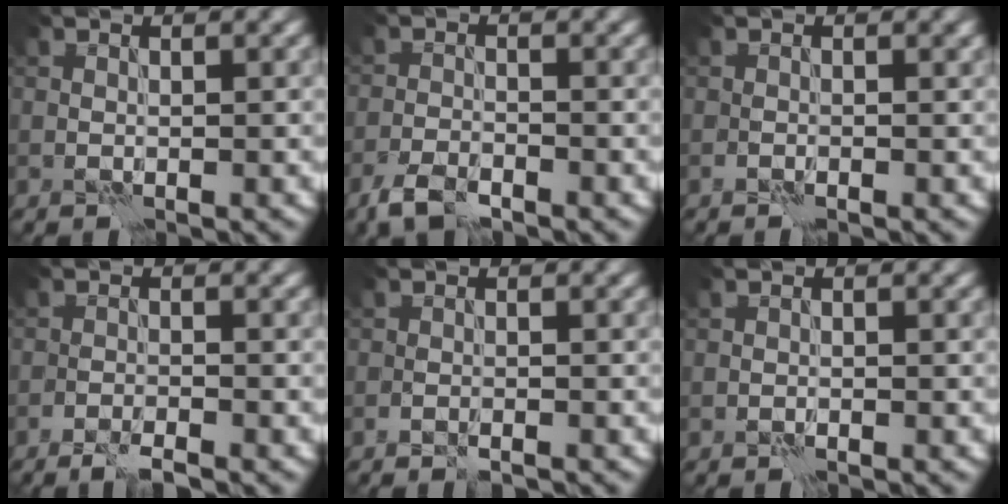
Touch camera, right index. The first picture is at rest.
{"total": 3.0, "force": [-2.3, 1.0, 1.6], "torque": [-0.033, -0.002, -0.052]}
{"total": 0.0}
{"total": 1.8, "force": [-1.4, 0.0, 1.1], "torque": [-0.025, -0.003, -0.030]}
{"total": 0.8, "force": [-0.6, 0.2, 0.4], "torque": [-0.011, -0.002, -0.009]}
{"total": 0.0}